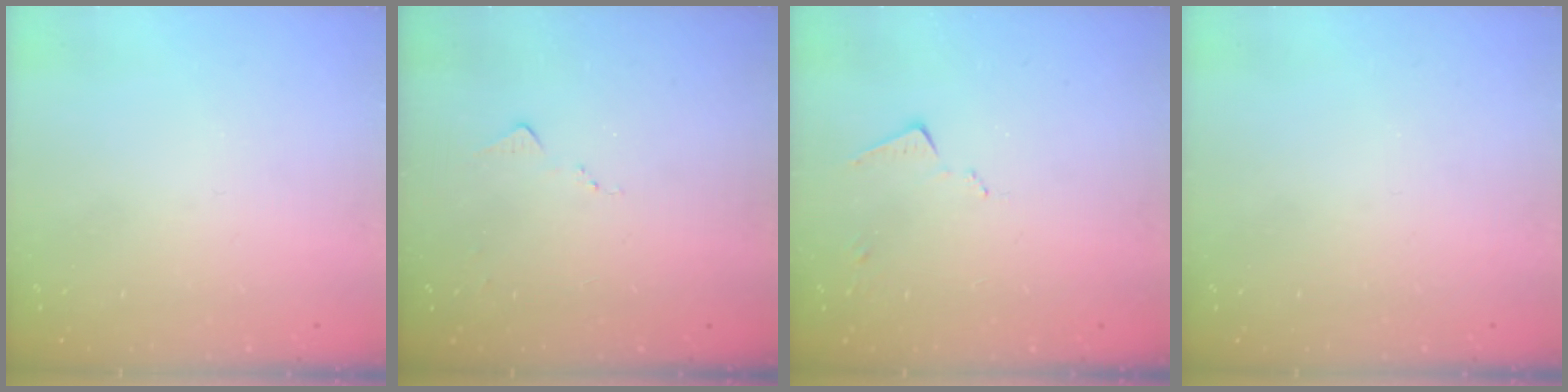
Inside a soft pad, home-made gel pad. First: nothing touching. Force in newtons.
{"total": 6.5, "press": 6.4, "slide": 0.8}
{"total": 6.8, "press": 6.8, "slide": 0.4}
{"total": 0.0}